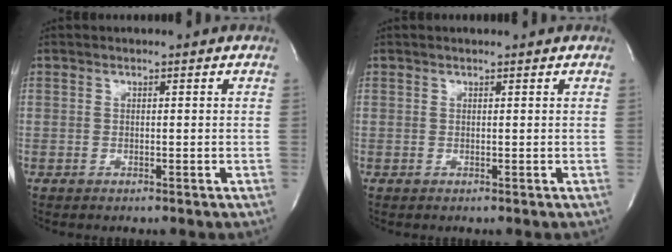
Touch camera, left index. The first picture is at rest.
{"total": 0.8, "force": [0.7, 0.0, 0.3], "torque": [-0.007, 0.007, 0.013]}